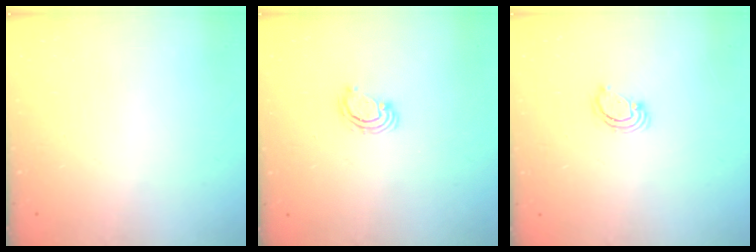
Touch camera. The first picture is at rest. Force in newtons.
{"total": 2.5, "press": 2.5, "slide": 0.2}
{"total": 2.7, "press": 2.7, "slide": 0.2}